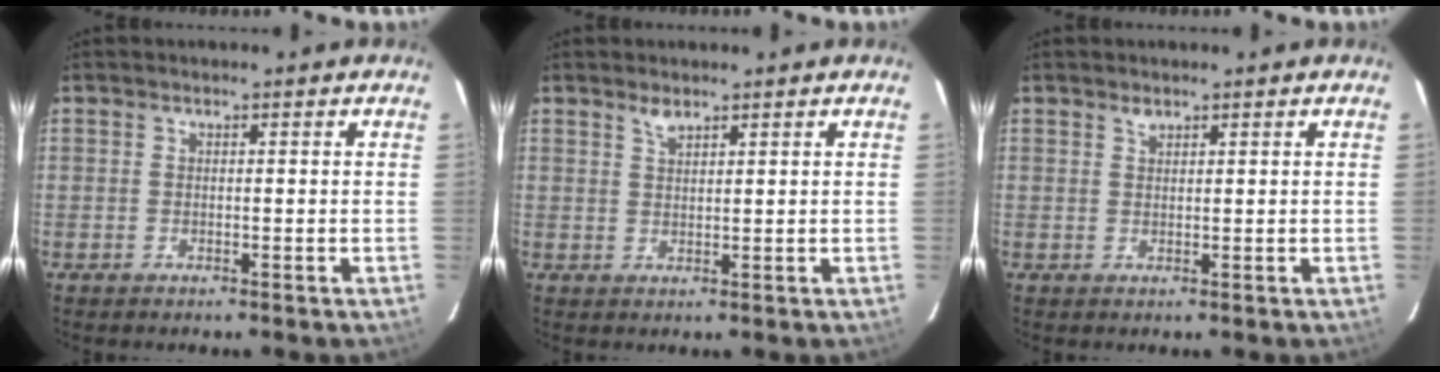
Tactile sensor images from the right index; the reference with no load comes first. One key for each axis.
{"total": 1.8, "fx": 1.5, "fy": 0.6, "fz": 0.9, "tx": -0.015, "ty": 0.002, "tz": 0.027}
{"total": 1.0, "fx": 0.8, "fy": 0.4, "fz": 0.3, "tx": -0.005, "ty": 0.002, "tz": 0.015}